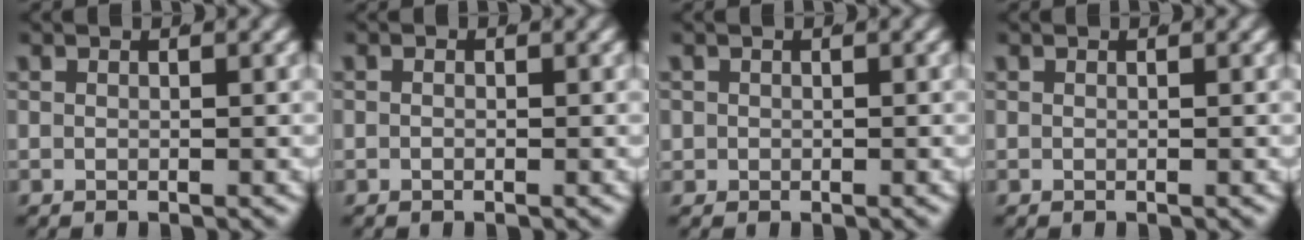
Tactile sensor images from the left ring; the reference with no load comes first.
{"total": 0.5, "force": [-0.4, 0.3, 0.2], "torque": [-0.007, -0.004, -0.007]}
{"total": 1.3, "force": [-0.2, 1.3, 0.2], "torque": [-0.010, -0.007, 0.000]}
{"total": 0.0}